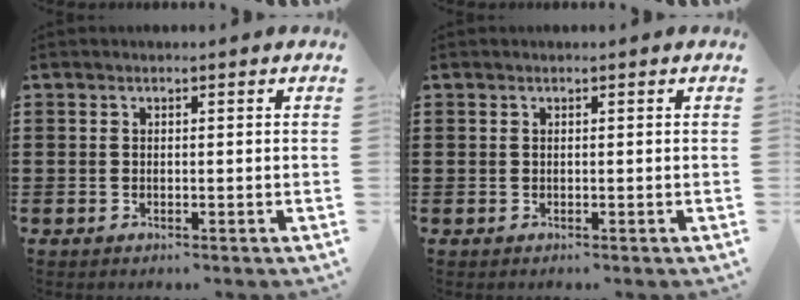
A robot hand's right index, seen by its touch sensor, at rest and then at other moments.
{"total": 0.0}